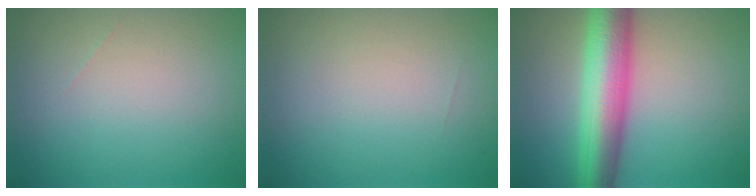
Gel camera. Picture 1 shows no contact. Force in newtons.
{"total": 0.0}
{"total": 9.3, "press": 9.3, "slide": 0.2}